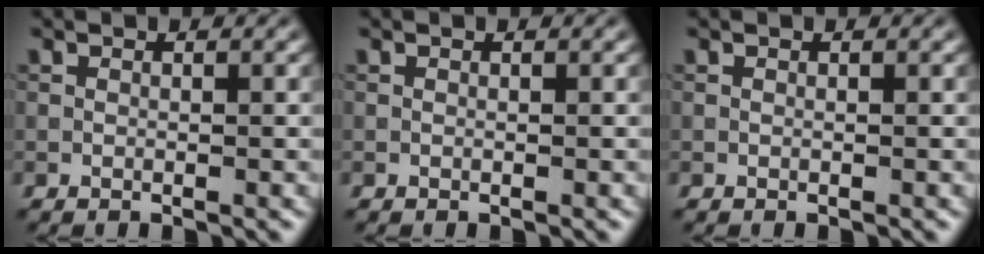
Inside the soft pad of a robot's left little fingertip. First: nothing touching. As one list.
[{"total": 0.0}, {"total": 0.0}]